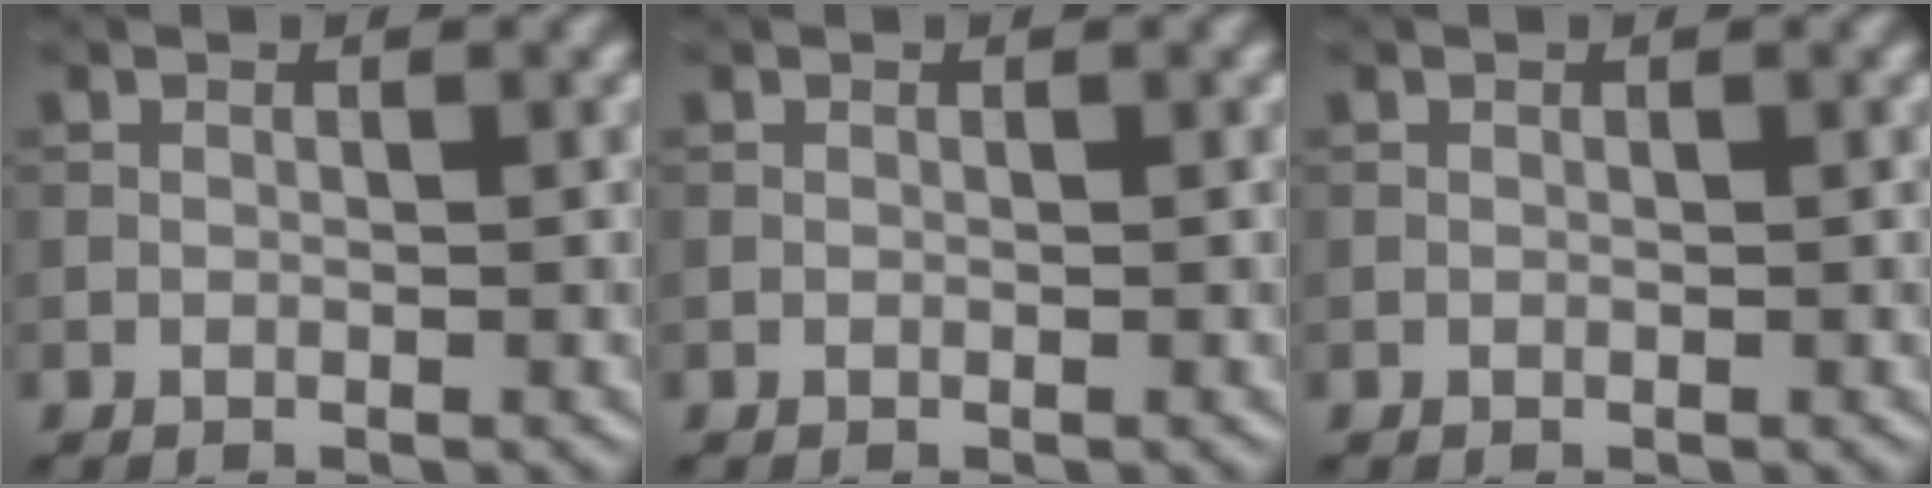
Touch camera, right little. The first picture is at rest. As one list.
[{"total": 0.0}, {"total": 0.0}]